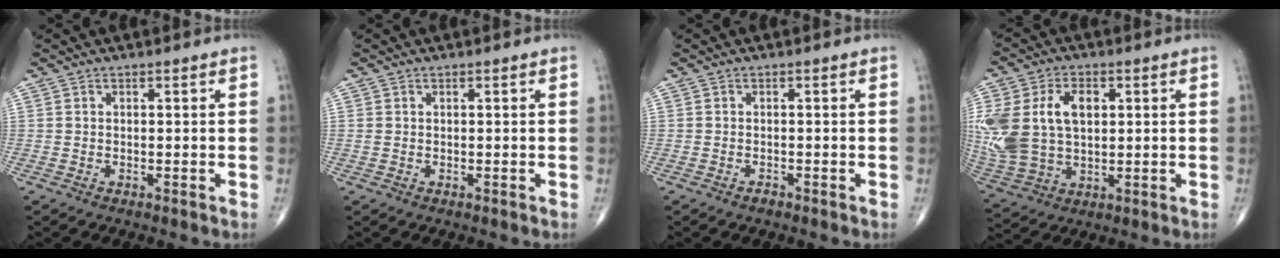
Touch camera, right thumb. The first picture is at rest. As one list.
[{"total": 0.6, "force": [0.1, 0.5, 0.3], "torque": [-0.005, 0.003, 0.004]}, {"total": 0.7, "force": [-0.6, 0.3, 0.2], "torque": [-0.005, 0.002, -0.012]}, {"total": 18.2, "force": [3.3, 12.1, 13.2], "torque": [-0.295, 0.006, 0.075]}]